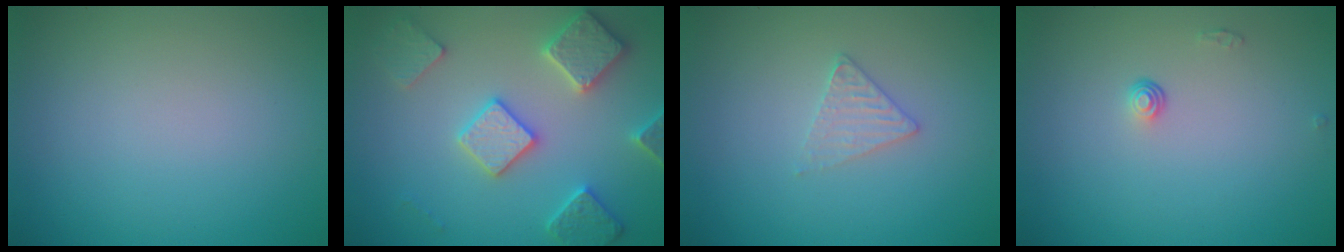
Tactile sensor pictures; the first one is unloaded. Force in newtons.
{"total": 5.6, "press": 5.5, "slide": 1.1}
{"total": 1.6, "press": 1.6, "slide": 0.2}
{"total": 0.8, "press": 0.5, "slide": 0.6}